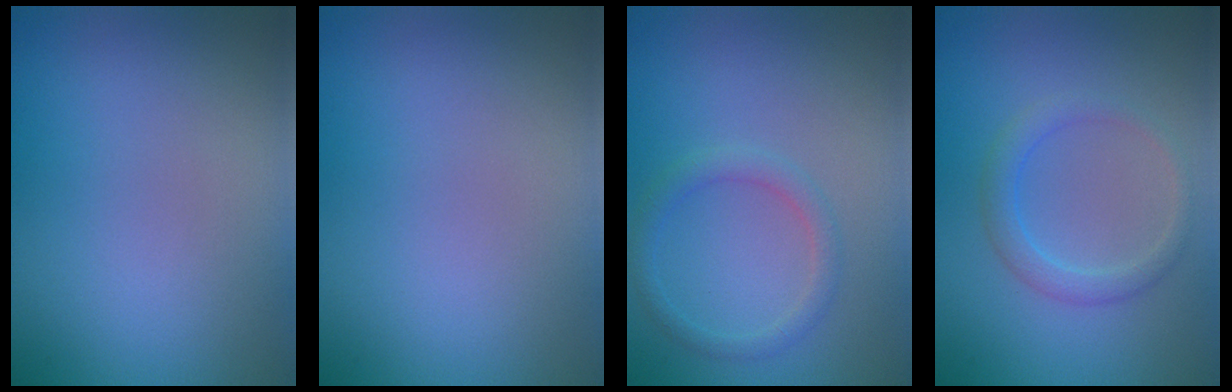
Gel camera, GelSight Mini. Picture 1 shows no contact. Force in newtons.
{"total": 0.0}
{"total": 1.7, "press": 1.7, "slide": 0.1}
{"total": 1.9, "press": 1.9, "slide": 0.1}